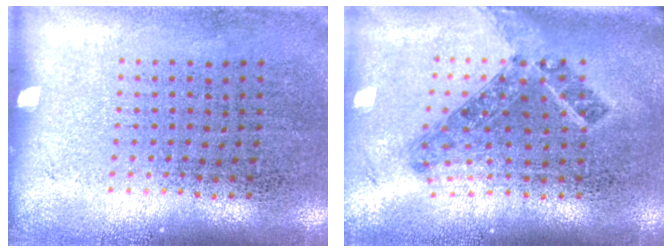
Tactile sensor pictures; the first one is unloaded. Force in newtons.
{"total": 1.2, "press": 1.0, "slide": 0.8}